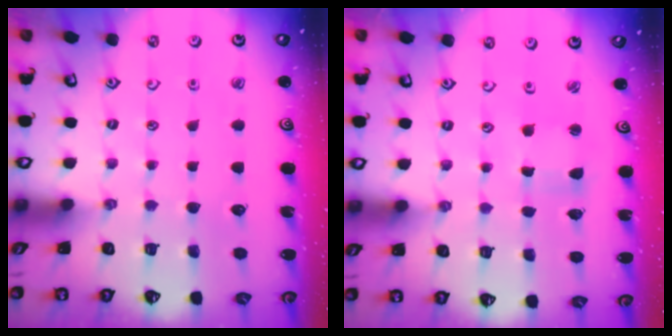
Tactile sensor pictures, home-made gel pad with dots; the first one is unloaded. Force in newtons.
{"total": 1.5, "press": 1.5, "slide": 0.2}